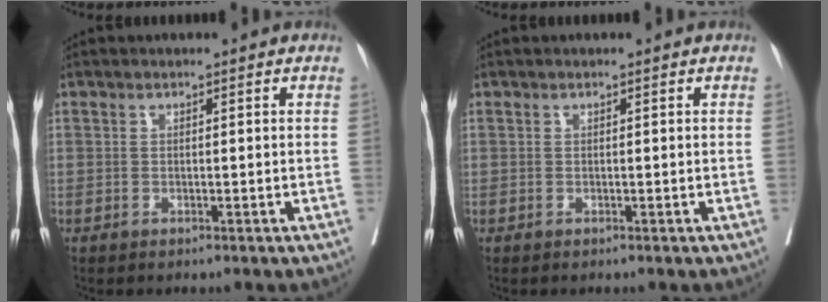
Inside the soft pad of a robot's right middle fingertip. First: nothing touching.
{"total": 0.0}